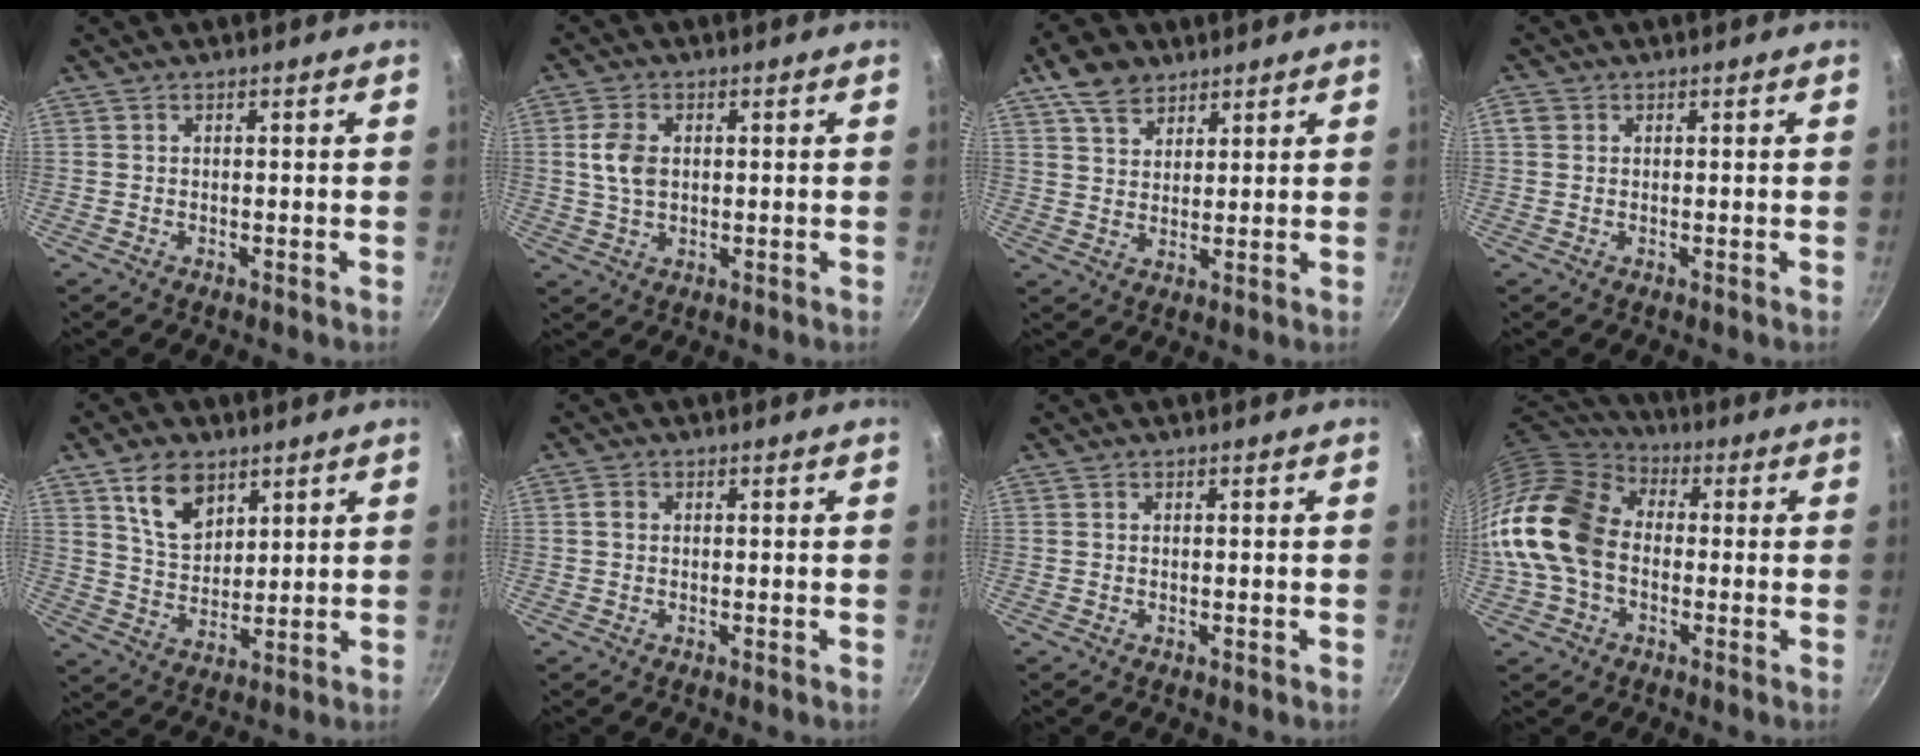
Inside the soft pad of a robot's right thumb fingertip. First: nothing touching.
{"total": 5.8, "force": [0.9, 3.9, 4.2], "torque": [-0.077, 0.002, 0.016]}
{"total": 7.9, "force": [5.1, 5.0, 3.3], "torque": [-0.040, -0.013, 0.093]}
{"total": 2.0, "force": [0.5, 1.8, 0.8], "torque": [-0.010, 0.003, 0.008]}
{"total": 9.5, "force": [5.3, 5.9, 5.3], "torque": [-0.067, -0.026, 0.107]}
{"total": 1.4, "force": [0.2, 1.2, 0.7], "torque": [-0.011, 0.007, 0.002]}
{"total": 0.0}
{"total": 18.8, "force": [-1.5, 13.8, 12.7], "torque": [-0.236, 0.042, -0.043]}